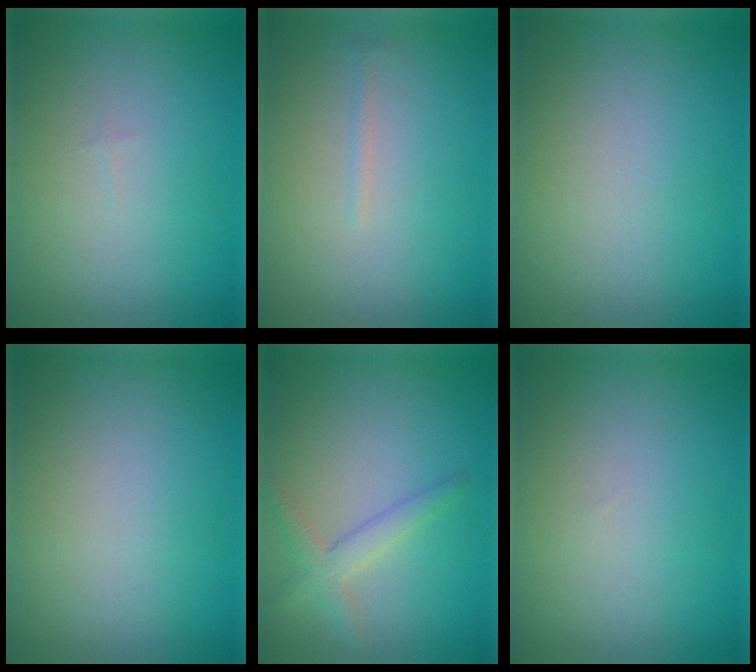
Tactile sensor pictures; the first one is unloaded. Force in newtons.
{"total": 0.5, "press": 0.5, "slide": 0.0}
{"total": 0.0}
{"total": 0.0}
{"total": 2.2, "press": 2.2, "slide": 0.1}
{"total": 0.0}